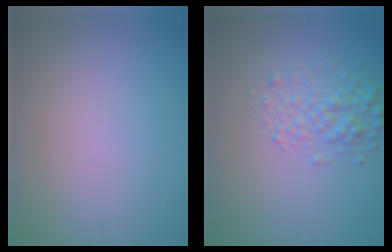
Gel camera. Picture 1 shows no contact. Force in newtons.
{"total": 2.8, "press": 2.8, "slide": 0.0}